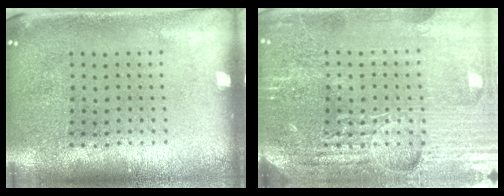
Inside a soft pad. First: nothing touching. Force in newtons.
{"total": 4.9, "press": 4.6, "slide": 1.6}